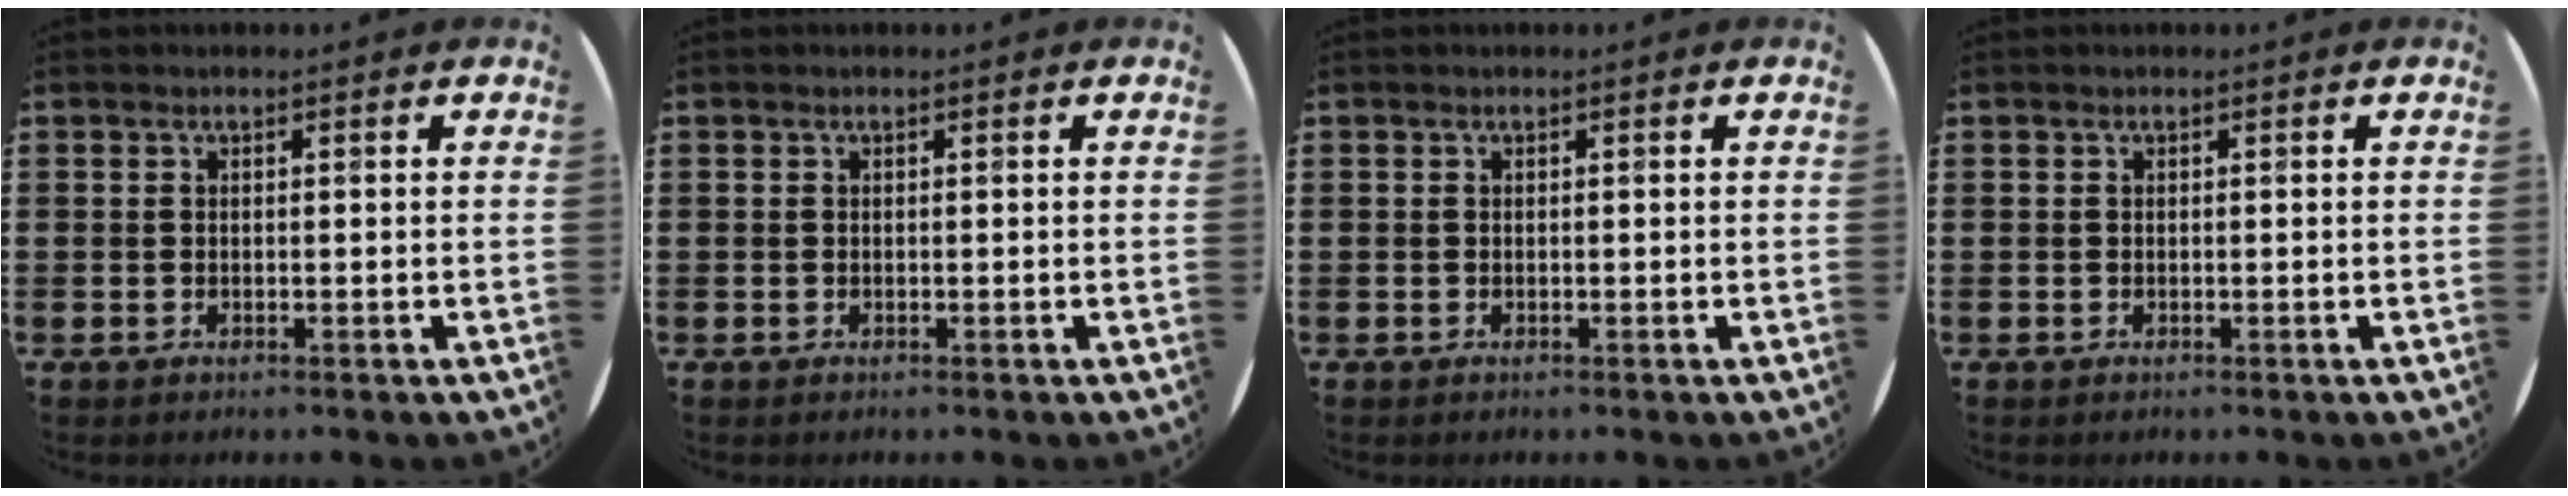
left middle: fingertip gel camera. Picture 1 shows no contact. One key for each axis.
{"total": 0.0}
{"total": 0.0}
{"total": 0.0}